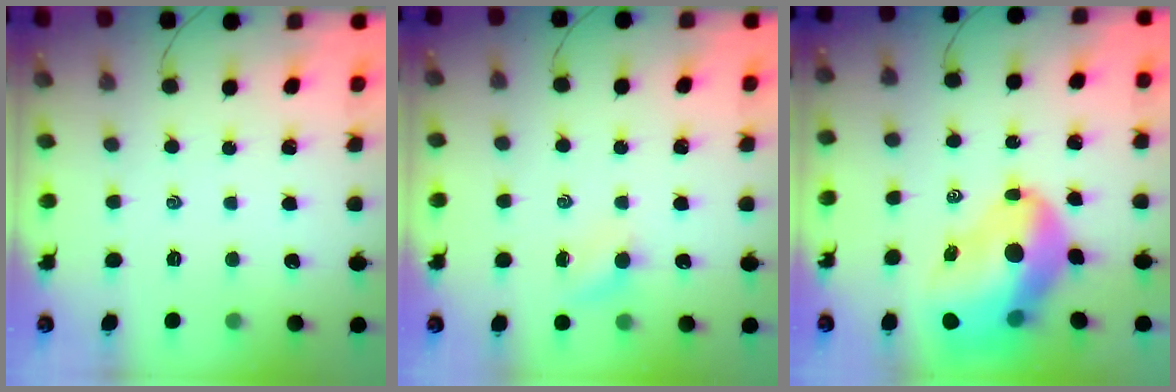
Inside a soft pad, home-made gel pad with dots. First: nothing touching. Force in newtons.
{"total": 3.9, "press": 3.7, "slide": 1.4}
{"total": 15.3, "press": 14.6, "slide": 4.5}